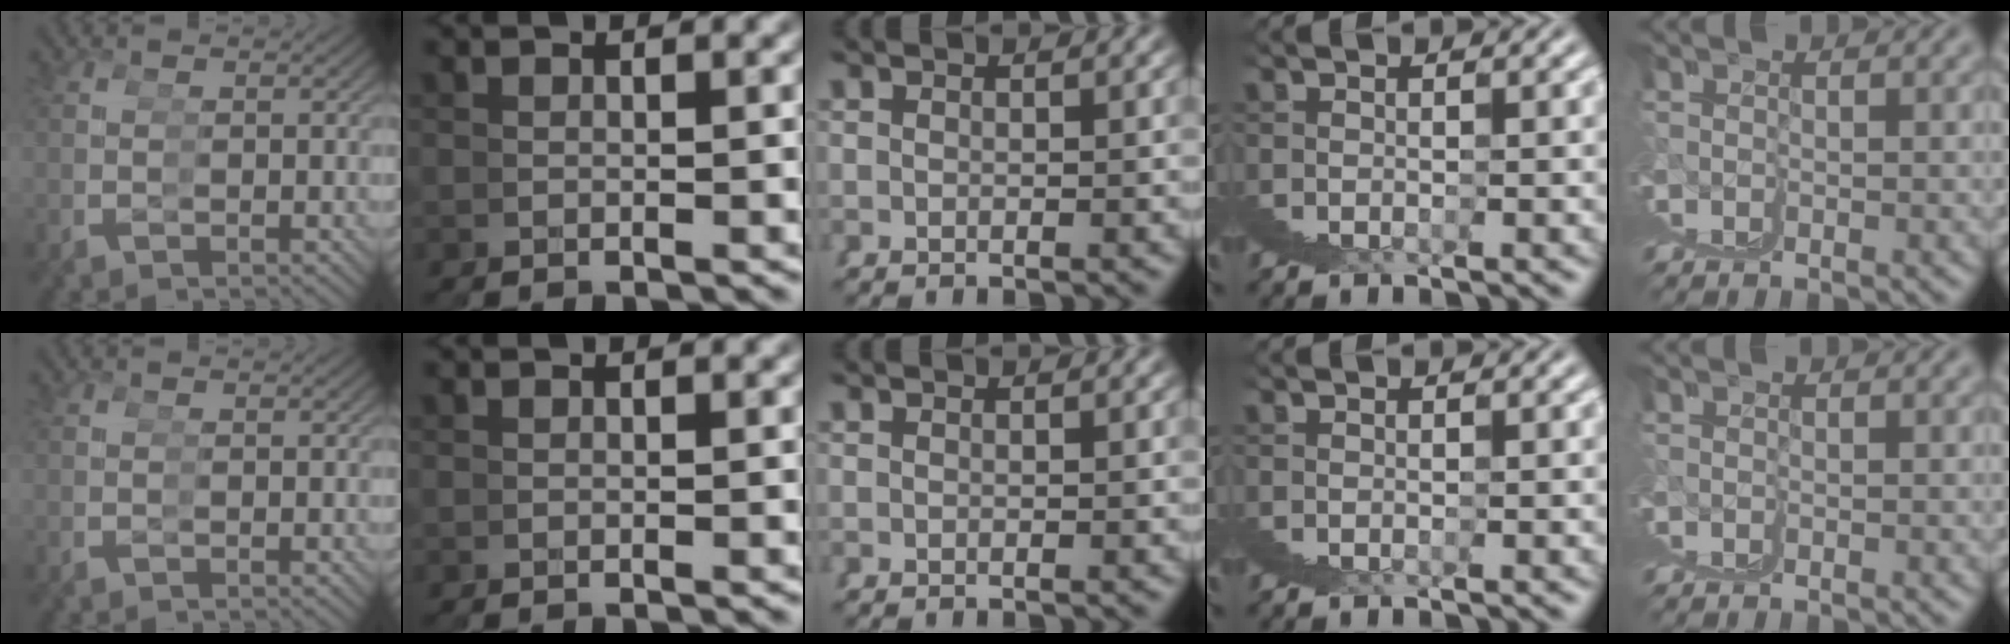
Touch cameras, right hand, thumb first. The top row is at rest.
{}